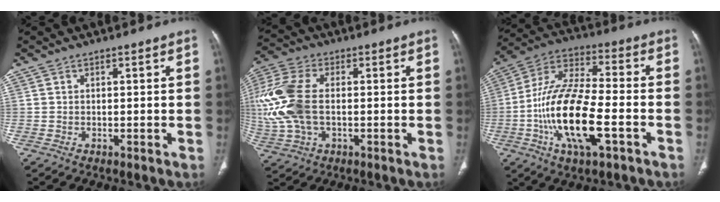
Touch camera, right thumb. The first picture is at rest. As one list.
[{"total": 15.0, "force": [0.1, 8.9, 12.1], "torque": [-0.296, 0.010, 0.003]}, {"total": 19.2, "force": [-5.4, 7.1, 17.0], "torque": [-0.334, 0.027, -0.098]}]